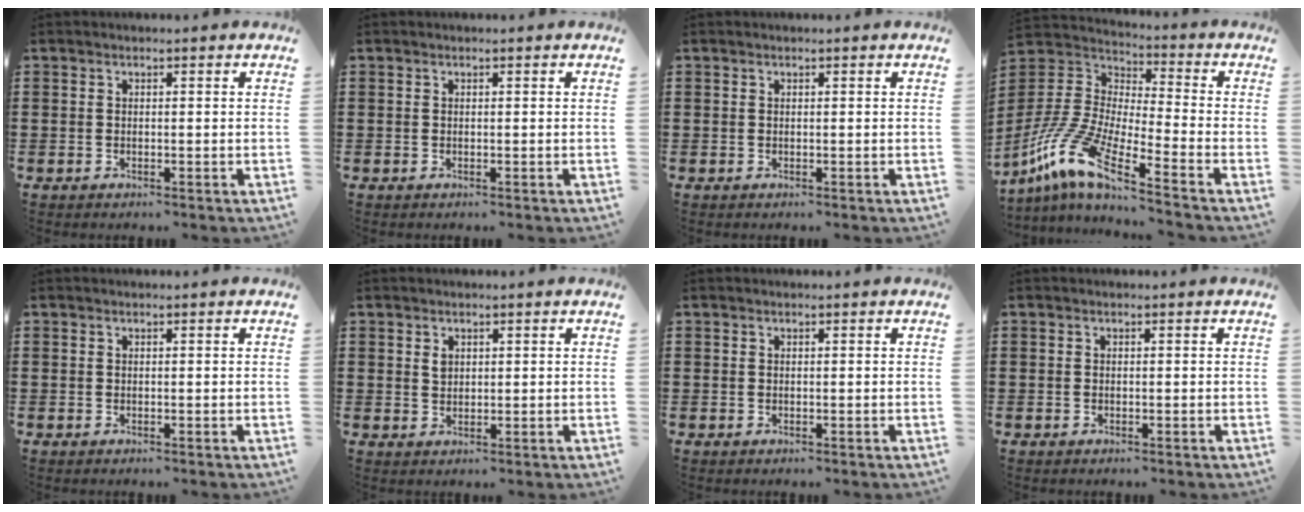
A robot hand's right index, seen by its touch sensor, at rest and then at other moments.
{"total": 0.0}
{"total": 0.0}
{"total": 11.4, "force": [-8.5, 1.7, 7.4], "torque": [-0.189, -0.015, -0.185]}
{"total": 0.0}
{"total": 1.6, "force": [0.7, 1.1, 0.9], "torque": [-0.019, 0.004, 0.013]}
{"total": 0.0}
{"total": 0.0}